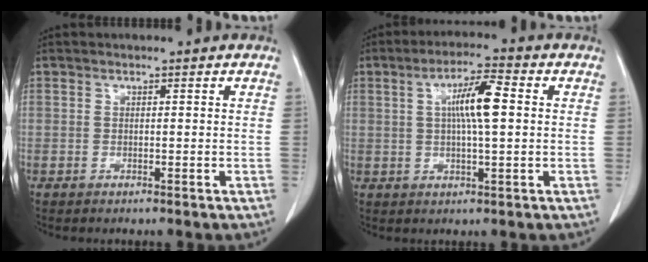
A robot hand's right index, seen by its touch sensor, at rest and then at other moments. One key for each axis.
{"total": 7.3, "fx": 1.2, "fy": 0.9, "fz": 7.2, "tx": -0.128, "ty": 0.010, "tz": 0.017}